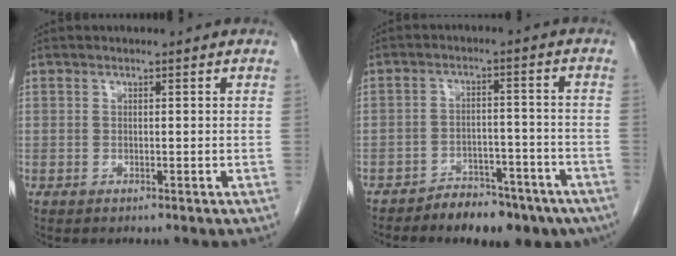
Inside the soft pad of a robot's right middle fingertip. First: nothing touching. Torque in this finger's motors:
{"motor_torque": [-0.14, -0.62, 0.01, 0.01]}